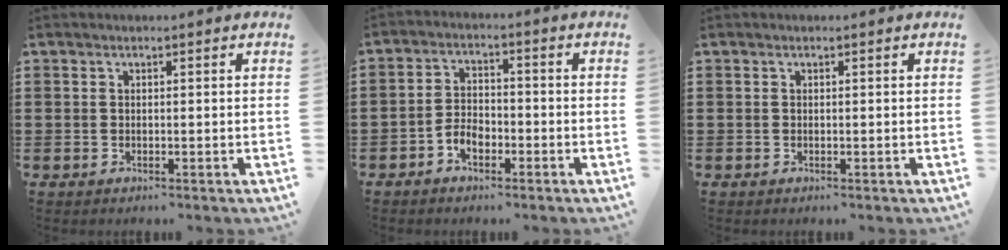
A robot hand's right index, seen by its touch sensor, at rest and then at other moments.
{"total": 3.7, "force": [-2.2, 2.0, 2.2], "torque": [-0.049, 0.001, -0.043]}
{"total": 0.0}